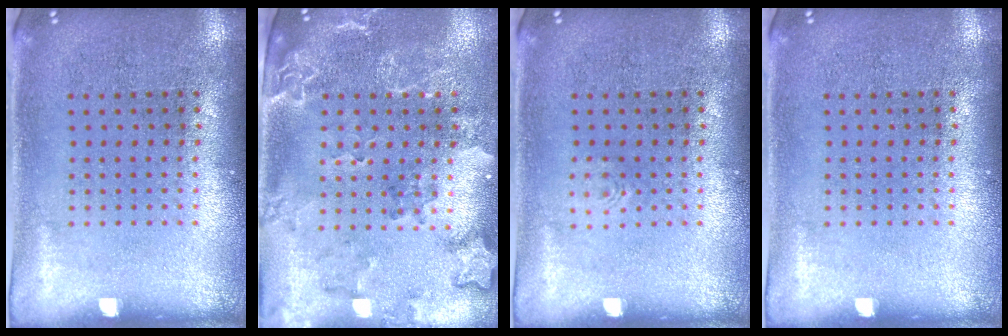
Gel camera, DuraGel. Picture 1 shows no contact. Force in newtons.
{"total": 2.0, "press": 1.9, "slide": 0.7}
{"total": 0.5, "press": 0.5, "slide": 0.1}
{"total": 0.0}